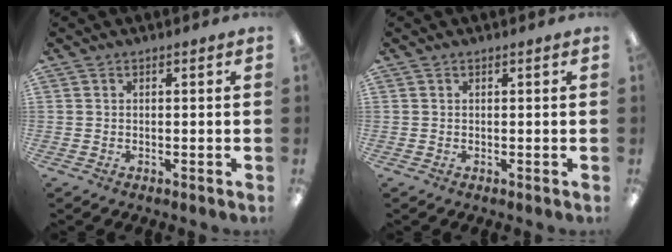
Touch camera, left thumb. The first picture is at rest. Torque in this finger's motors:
{"motor_torque": [0.02, 0.00, -0.04, -0.04, 0.01]}